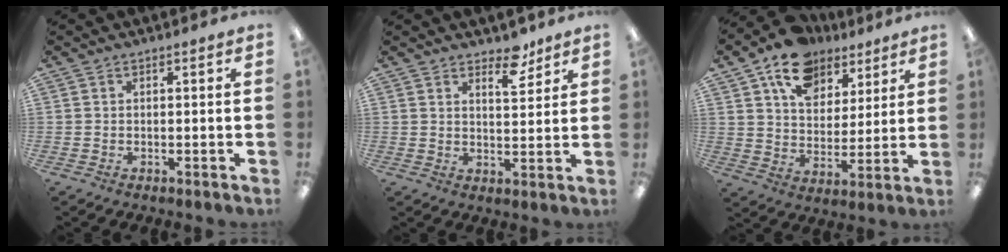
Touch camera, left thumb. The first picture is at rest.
{"total": 6.8, "force": [5.3, 2.8, 3.1], "torque": [-0.017, -0.038, 0.087]}
{"total": 15.0, "force": [10.2, 9.2, 6.2], "torque": [-0.104, -0.049, 0.188]}